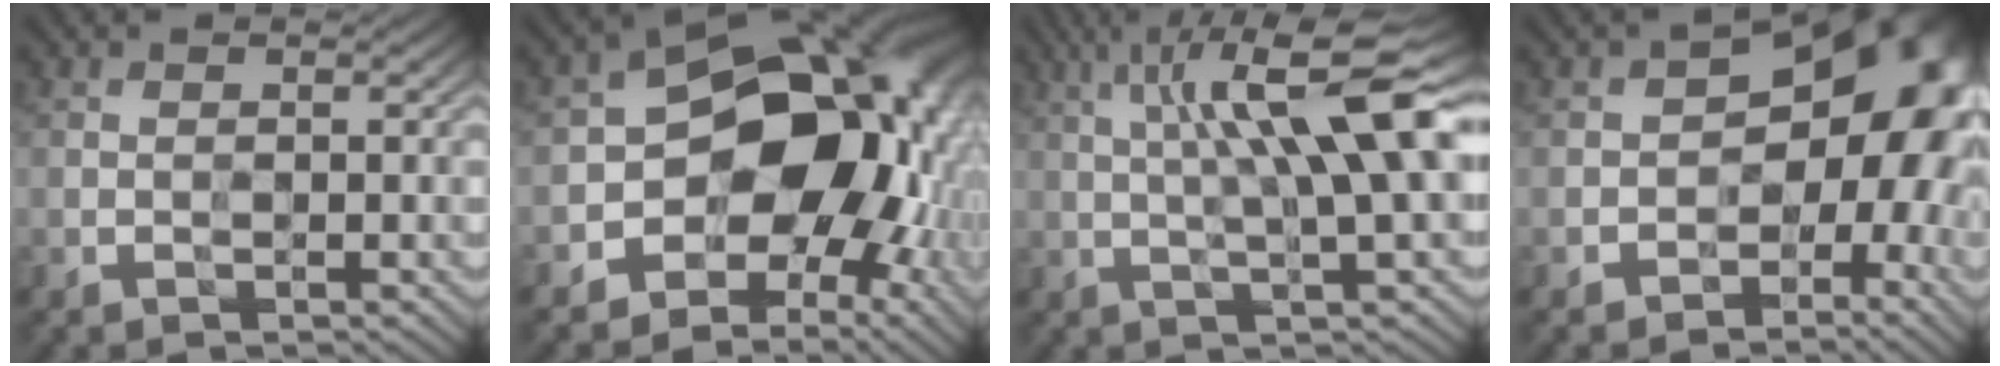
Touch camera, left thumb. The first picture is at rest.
{"total": 15.5, "force": [-1.7, 11.5, 10.2], "torque": [-0.113, -0.026, -0.019]}
{"total": 11.8, "force": [3.3, 2.4, 11.1], "torque": [-0.180, 0.008, 0.056]}
{"total": 11.3, "force": [-1.2, 7.7, 8.2], "torque": [-0.065, 0.010, -0.035]}